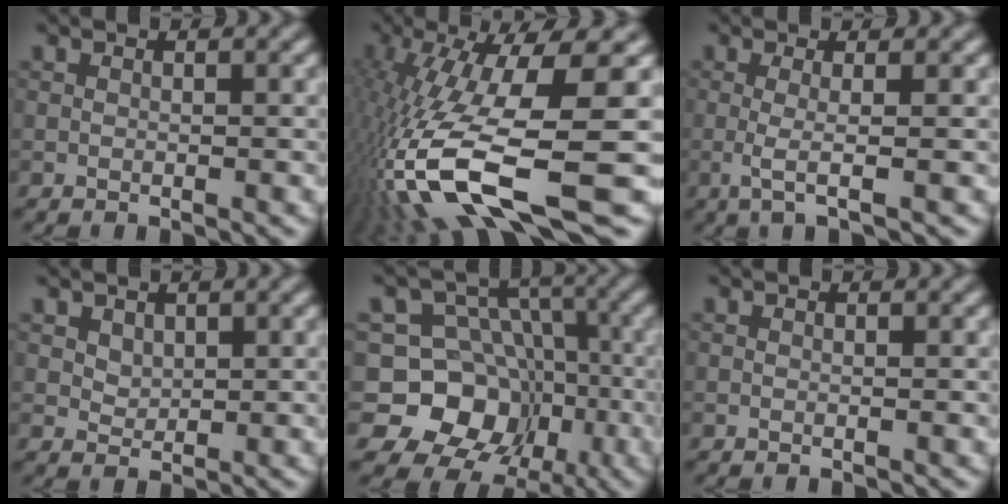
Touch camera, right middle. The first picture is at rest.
{"total": 15.7, "force": [-3.7, 4.0, 14.7], "torque": [-0.302, -0.019, -0.051]}
{"total": 2.5, "force": [-0.2, 0.5, 2.4], "torque": [-0.045, -0.007, -0.010]}
{"total": 1.5, "force": [0.9, 1.1, 0.6], "torque": [-0.012, -0.010, 0.026]}
{"total": 11.4, "force": [-3.0, 10.2, 4.2], "torque": [-0.068, 0.015, -0.085]}
{"total": 0.0}